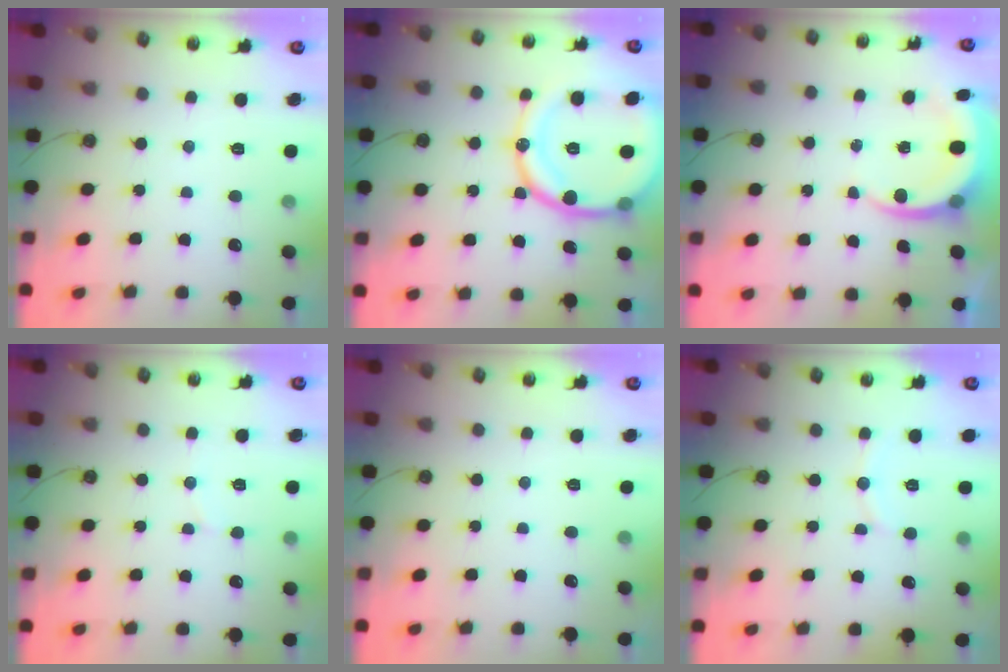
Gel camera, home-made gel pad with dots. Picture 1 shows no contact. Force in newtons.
{"total": 19.9, "press": 19.8, "slide": 2.3}
{"total": 6.0, "press": 6.0, "slide": 0.3}
{"total": 4.6, "press": 4.6, "slide": 0.4}
{"total": 0.0}
{"total": 6.3, "press": 6.2, "slide": 1.3}